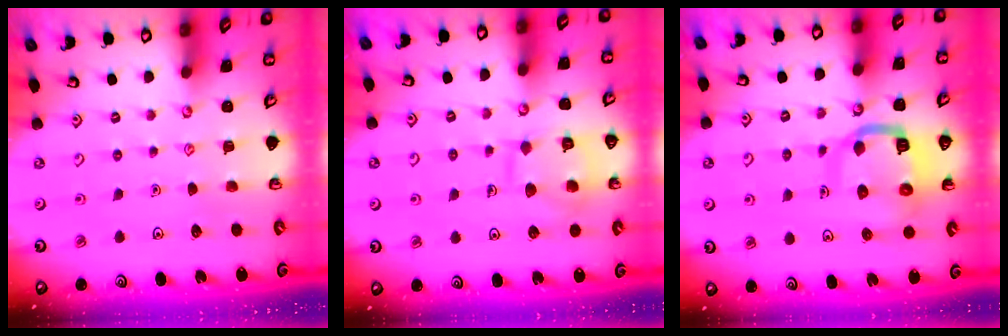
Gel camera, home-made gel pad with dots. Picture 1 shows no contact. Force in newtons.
{"total": 10.6, "press": 10.6, "slide": 0.2}
{"total": 10.7, "press": 10.6, "slide": 1.4}